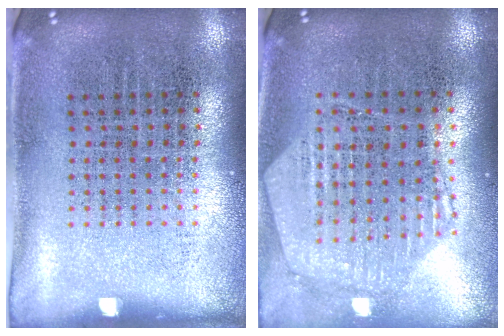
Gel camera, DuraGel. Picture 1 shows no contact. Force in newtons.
{"total": 1.1, "press": 1.1, "slide": 0.2}